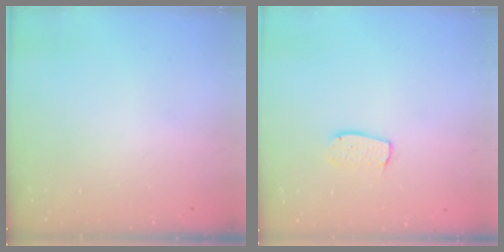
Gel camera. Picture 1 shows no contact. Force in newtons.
{"total": 6.5, "press": 6.5, "slide": 0.5}